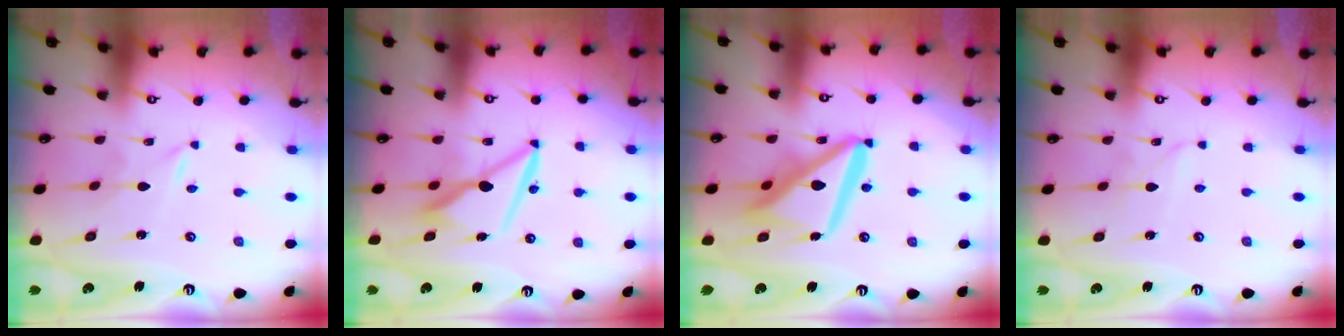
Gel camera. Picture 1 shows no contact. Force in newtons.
{"total": 10.1, "press": 10.0, "slide": 1.3}
{"total": 17.3, "press": 17.2, "slide": 2.0}
{"total": 1.5, "press": 1.5, "slide": 0.2}